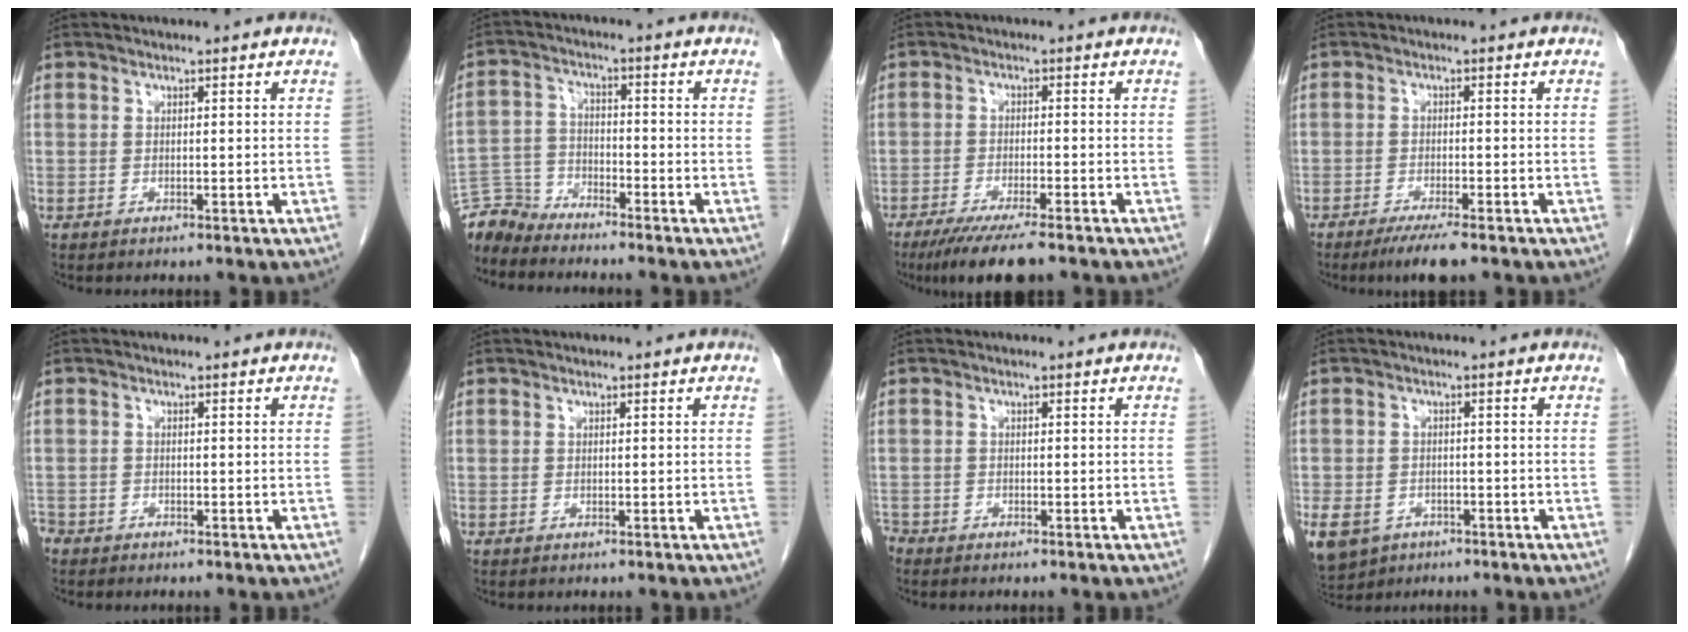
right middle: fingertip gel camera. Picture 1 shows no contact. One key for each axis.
{"total": 5.7, "fx": -5.6, "fy": 0.6, "fz": -0.9, "tx": 0.010, "ty": 0.002, "tz": -0.112}
{"total": 8.8, "fx": -6.6, "fy": 0.9, "fz": 5.7, "tx": -0.087, "ty": -0.019, "tz": -0.104}
{"total": 5.0, "fx": -3.6, "fy": 0.4, "fz": 3.4, "tx": -0.055, "ty": -0.011, "tz": -0.058}
{"total": 2.5, "fx": -2.1, "fy": 1.4, "fz": 0.3, "tx": -0.013, "ty": 0.000, "tz": -0.041}
{"total": 0.0}
{"total": 1.6, "fx": -1.4, "fy": 0.6, "fz": 0.1, "tx": -0.007, "ty": -0.002, "tz": -0.026}
{"total": 15.8, "fx": -7.9, "fy": 12.2, "fz": 6.3, "tx": -0.206, "ty": -0.016, "tz": -0.111}